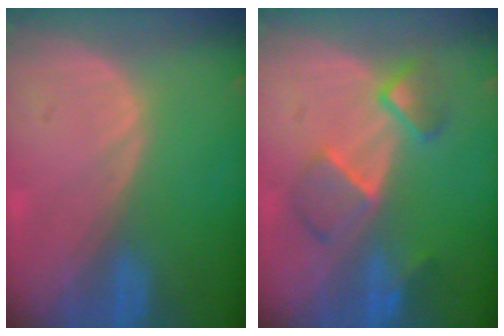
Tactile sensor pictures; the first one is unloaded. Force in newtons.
{"total": 5.8, "press": 5.8, "slide": 0.2}